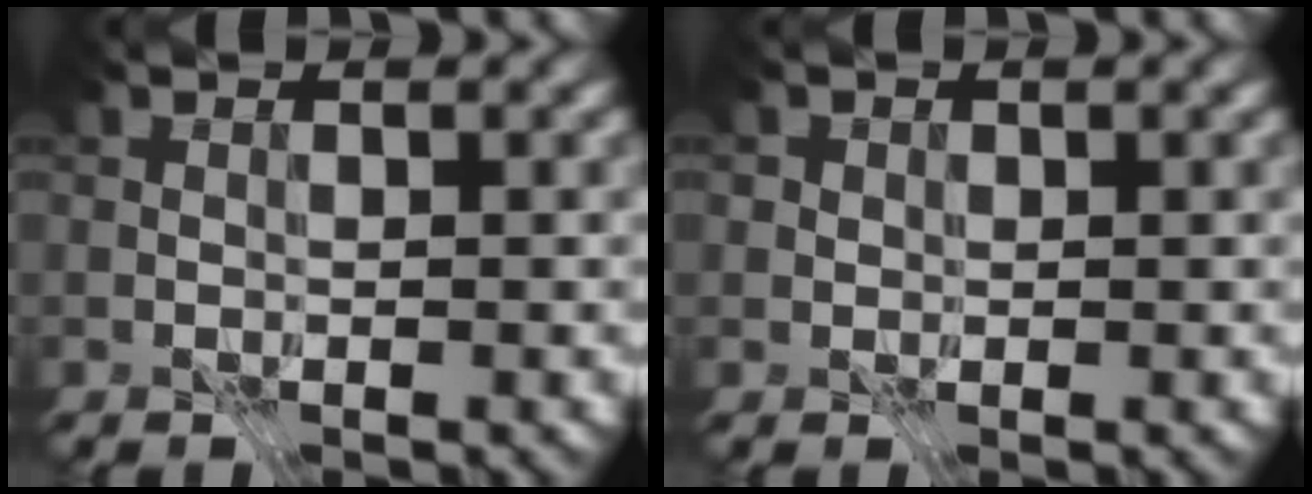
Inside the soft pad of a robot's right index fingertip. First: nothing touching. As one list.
[{"total": 0.8, "force": [0.1, 0.8, 0.0], "torque": [-0.001, -0.004, 0.006]}]